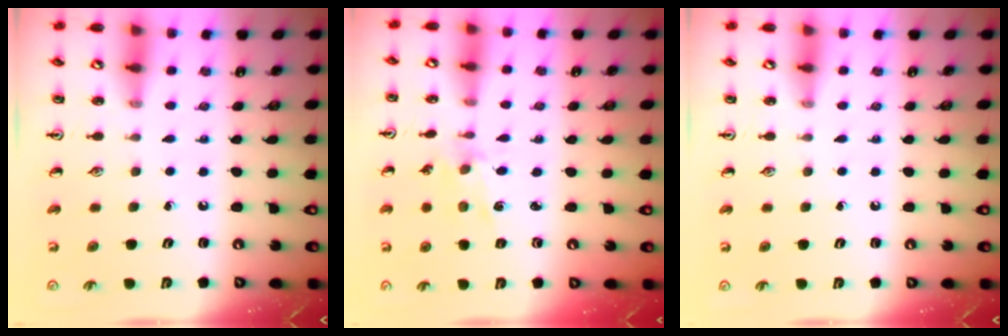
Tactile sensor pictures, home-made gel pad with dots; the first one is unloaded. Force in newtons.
{"total": 1.6, "press": 1.6, "slide": 0.1}
{"total": 0.0}